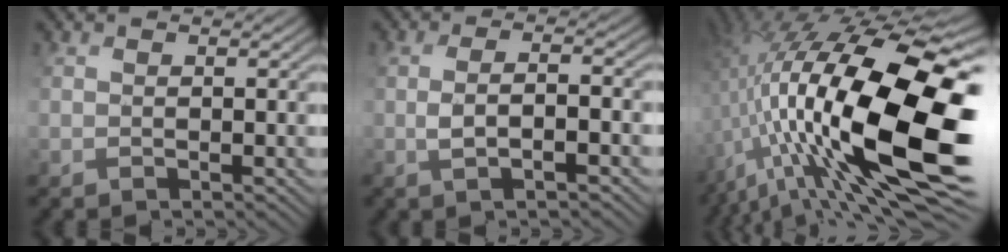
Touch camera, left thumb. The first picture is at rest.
{"total": 4.1, "force": [-1.0, 1.3, 3.7], "torque": [-0.072, 0.004, -0.025]}
{"total": 21.9, "force": [-4.0, 8.5, 19.8], "torque": [-0.374, -0.010, -0.068]}